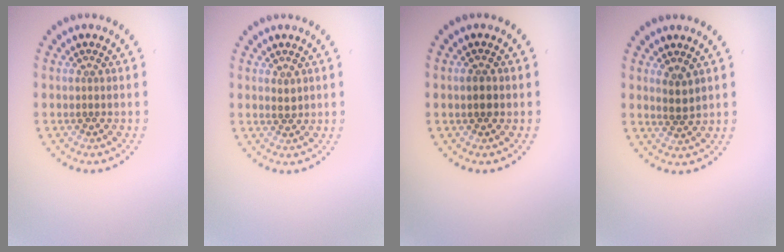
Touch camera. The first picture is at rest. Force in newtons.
{"total": 0.9, "press": 0.9, "slide": 0.2}
{"total": 1.7, "press": 1.7, "slide": 0.1}
{"total": 1.6, "press": 1.4, "slide": 0.9}